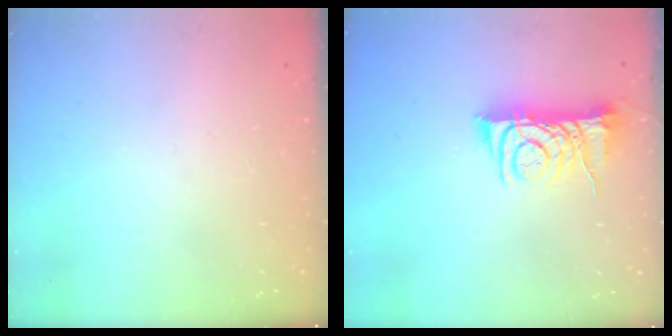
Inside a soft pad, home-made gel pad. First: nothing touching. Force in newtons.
{"total": 8.8, "press": 8.8, "slide": 0.3}